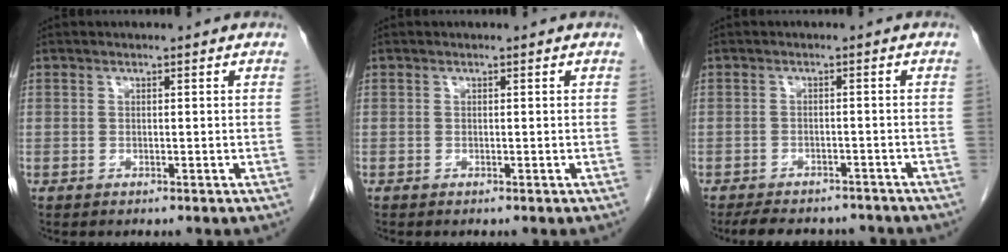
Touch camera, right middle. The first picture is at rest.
{"total": 0.0}
{"total": 10.7, "force": [-9.5, 3.5, 3.2], "torque": [-0.060, 0.005, -0.119]}